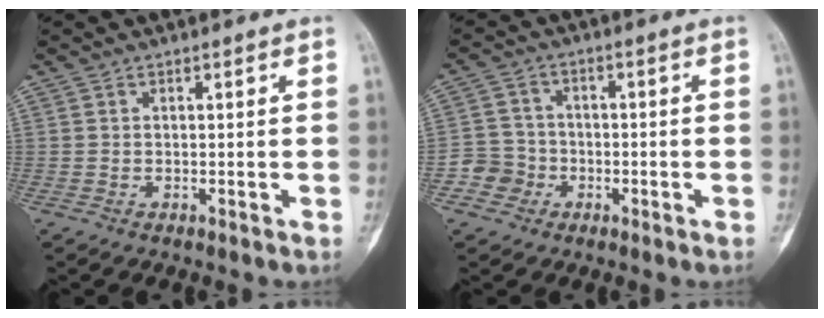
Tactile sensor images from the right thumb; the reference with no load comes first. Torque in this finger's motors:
{"motor_torque": [0.64, 0.33, 0.15, -0.26, -0.01]}